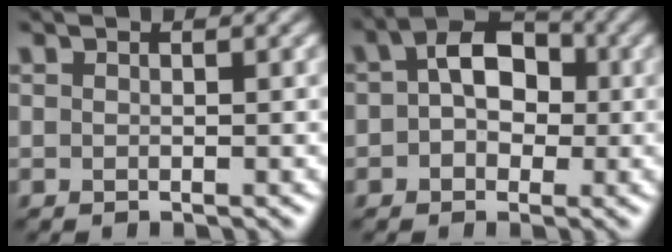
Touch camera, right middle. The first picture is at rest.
{"total": 5.1, "force": [0.5, 3.6, 3.6], "torque": [-0.044, 0.014, -0.008]}